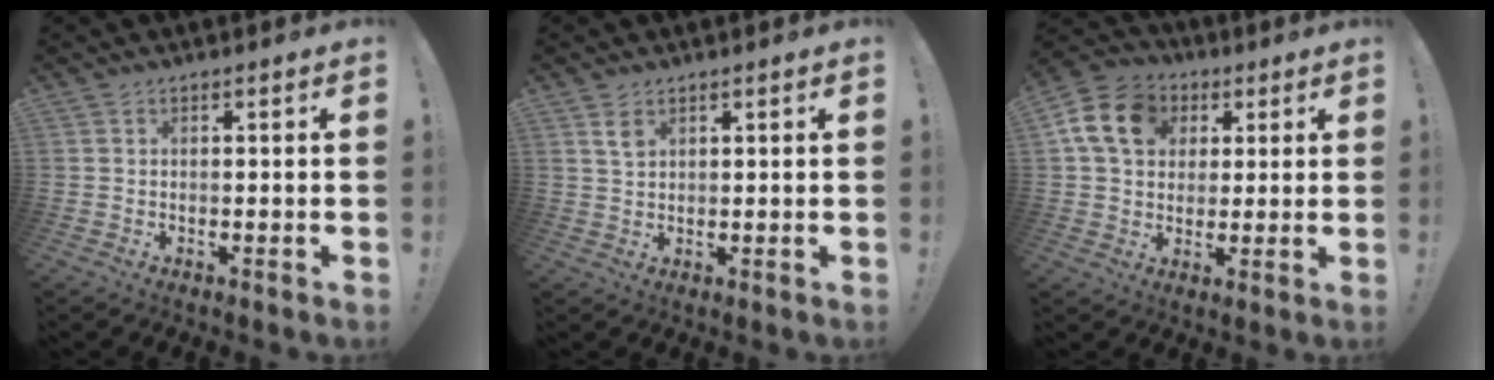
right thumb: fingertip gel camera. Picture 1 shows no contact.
{"total": 3.4, "force": [1.9, 2.0, 2.0], "torque": [-0.024, -0.009, 0.032]}
{"total": 14.9, "force": [4.5, 11.7, 8.1], "torque": [-0.126, -0.002, 0.091]}